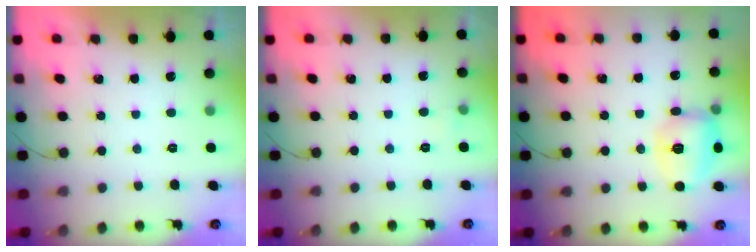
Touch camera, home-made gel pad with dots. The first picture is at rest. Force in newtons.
{"total": 2.5, "press": 2.3, "slide": 1.1}
{"total": 12.9, "press": 12.7, "slide": 1.8}